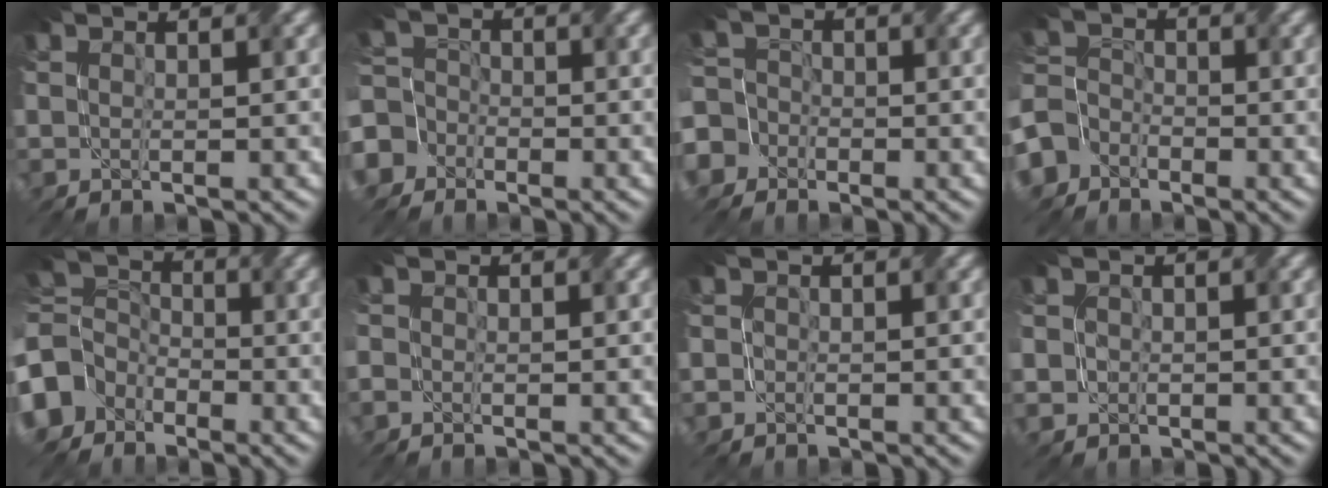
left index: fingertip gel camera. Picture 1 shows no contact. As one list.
[{"total": 6.0, "force": [-3.6, 4.6, 1.2], "torque": [-0.018, 0.003, -0.078]}, {"total": 6.6, "force": [-4.0, 5.1, 1.6], "torque": [-0.034, 0.000, -0.088]}, {"total": 5.8, "force": [-4.0, 4.2, 0.8], "torque": [-0.006, -0.003, -0.083]}, {"total": 5.5, "force": [-2.5, 4.5, 1.8], "torque": [-0.040, 0.013, -0.072]}, {"total": 0.7, "force": [-0.5, 0.5, 0.2], "torque": [-0.007, -0.006, -0.010]}, {"total": 0.7, "force": [-0.3, 0.7, 0.1], "torque": [0.002, -0.006, -0.009]}, {"total": 1.8, "force": [0.2, 1.8, 0.3], "torque": [-0.006, 0.000, 0.005]}]